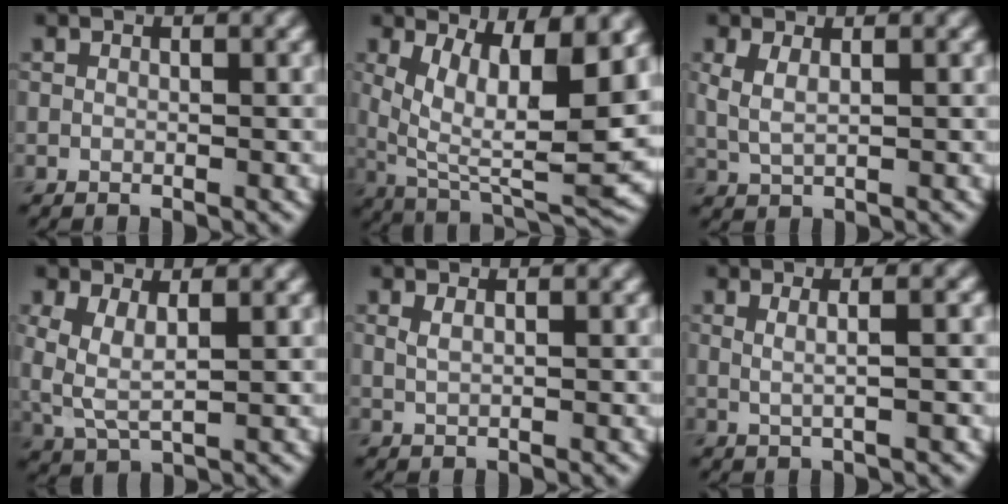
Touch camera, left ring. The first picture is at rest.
{"total": 10.6, "force": [2.9, 3.7, 9.5], "torque": [-0.153, -0.022, 0.056]}
{"total": 2.1, "force": [0.7, 0.8, 1.8], "torque": [-0.045, -0.001, 0.017]}
{"total": 4.0, "force": [0.9, 2.0, 3.3], "torque": [-0.082, -0.005, 0.021]}
{"total": 1.0, "force": [0.5, 0.4, 0.8], "torque": [-0.013, 0.001, 0.009]}
{"total": 3.3, "force": [0.8, 1.3, 2.9], "torque": [-0.030, 0.001, -0.011]}